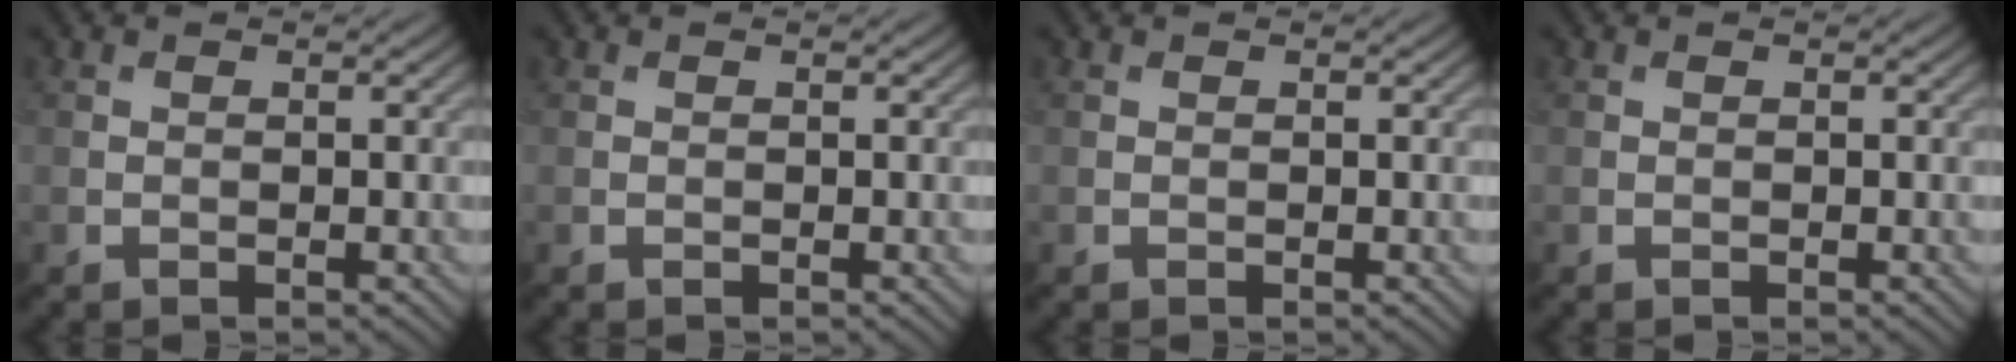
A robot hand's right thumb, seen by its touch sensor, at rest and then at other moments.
{"total": 0.0}
{"total": 0.0}
{"total": 0.0}